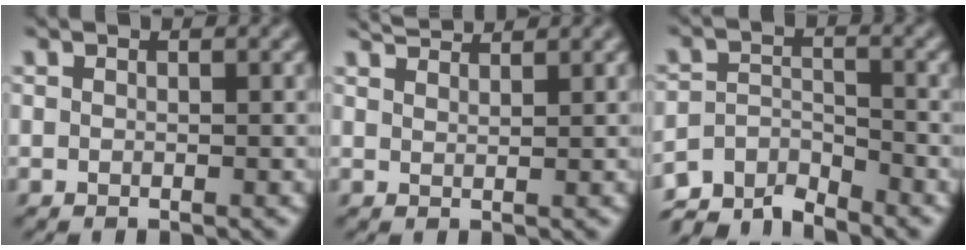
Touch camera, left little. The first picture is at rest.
{"total": 2.3, "force": [2.2, -0.2, 0.5], "torque": [-0.015, 0.009, 0.040]}
{"total": 5.7, "force": [-5.4, 1.5, 1.2], "torque": [-0.015, -0.008, -0.098]}